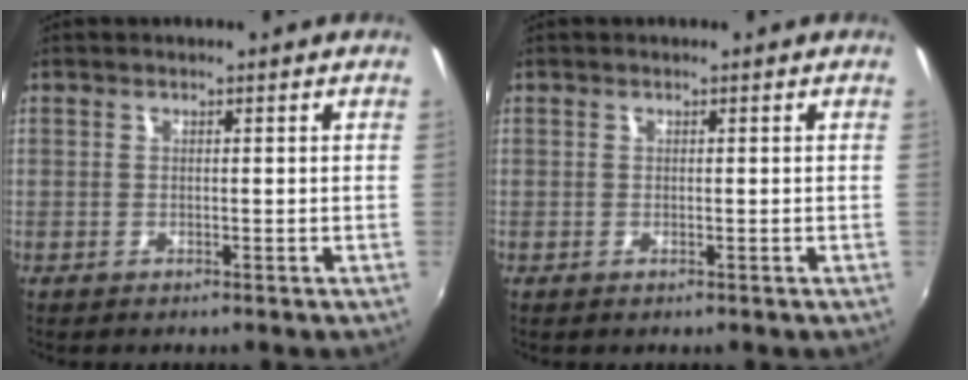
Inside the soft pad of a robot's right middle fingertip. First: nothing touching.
{"total": 0.0}